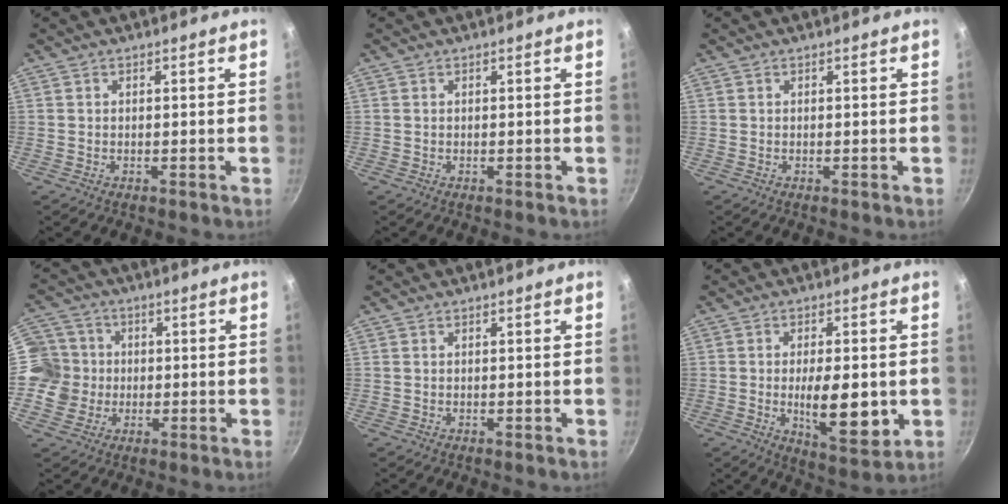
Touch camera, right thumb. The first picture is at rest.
{"total": 0.0}
{"total": 0.0}
{"total": 9.3, "force": [-0.4, 8.9, 2.6], "torque": [-0.016, 0.014, -0.024]}
{"total": 0.0}
{"total": 12.0, "force": [-1.5, 4.8, 10.9], "torque": [-0.155, -0.017, -0.015]}